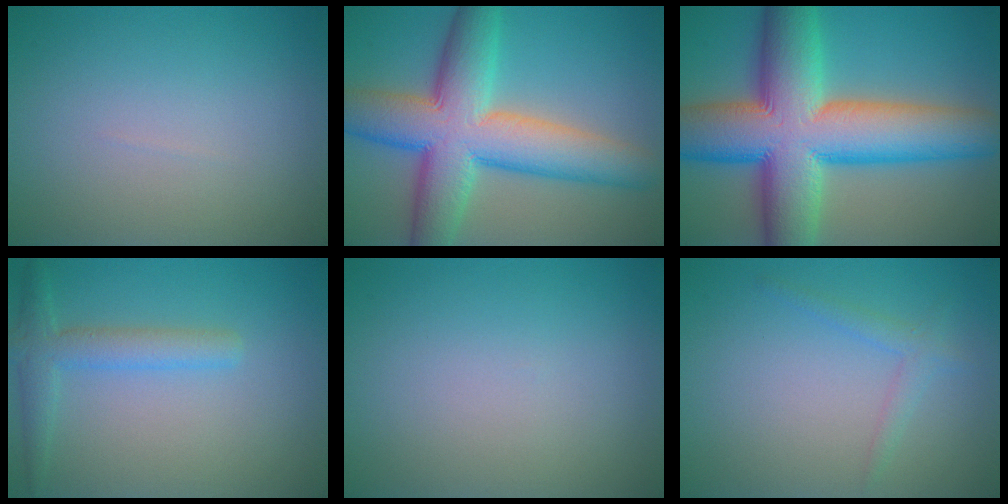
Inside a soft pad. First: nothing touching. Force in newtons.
{"total": 11.4, "press": 11.4, "slide": 0.3}
{"total": 15.8, "press": 15.8, "slide": 0.3}
{"total": 3.0, "press": 3.0, "slide": 0.1}
{"total": 0.0}
{"total": 1.5, "press": 1.5, "slide": 0.0}